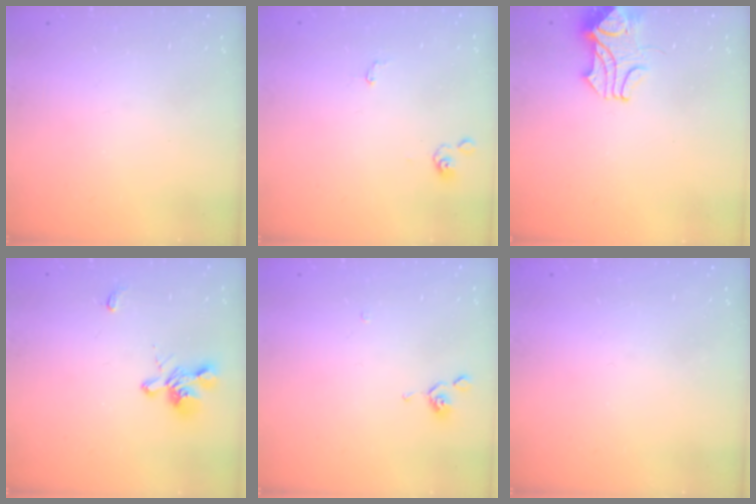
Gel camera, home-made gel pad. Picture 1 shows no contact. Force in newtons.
{"total": 1.1, "press": 1.1, "slide": 0.2}
{"total": 2.4, "press": 2.2, "slide": 1.0}
{"total": 1.9, "press": 1.5, "slide": 1.1}
{"total": 0.0}
{"total": 9.6, "press": 9.6, "slide": 0.4}